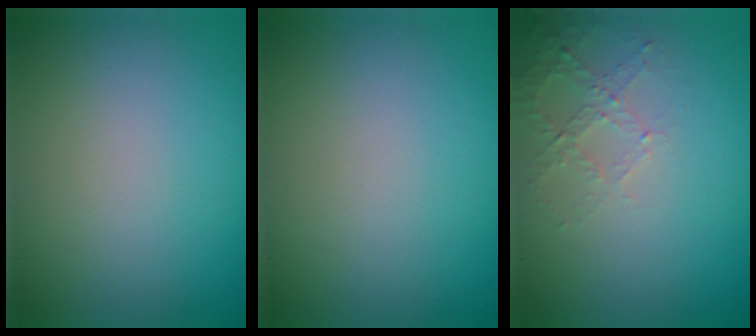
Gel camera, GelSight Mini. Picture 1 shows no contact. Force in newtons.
{"total": 0.0}
{"total": 2.2, "press": 2.1, "slide": 0.6}